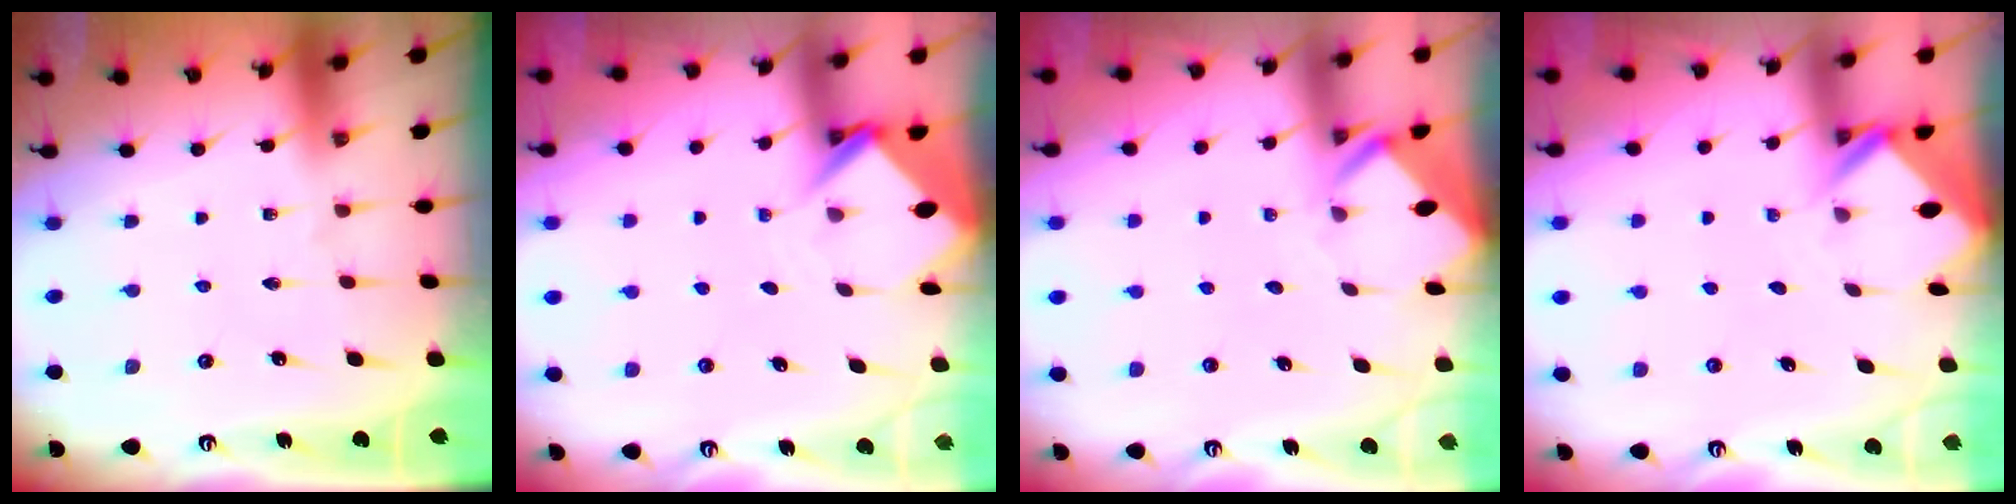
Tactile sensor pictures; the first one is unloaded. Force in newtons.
{"total": 3.8, "press": 3.8, "slide": 0.2}
{"total": 3.1, "press": 3.1, "slide": 0.1}
{"total": 2.6, "press": 2.6, "slide": 0.2}